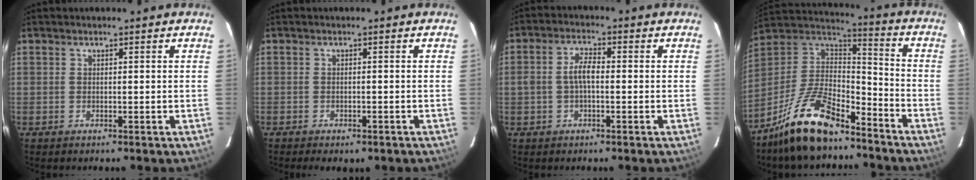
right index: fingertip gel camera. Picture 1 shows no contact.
{"total": 4.2, "force": [-3.1, 2.0, 2.1], "torque": [-0.052, -0.012, -0.039]}
{"total": 4.0, "force": [-0.5, 1.8, 3.6], "torque": [-0.075, 0.012, -0.009]}
{"total": 18.5, "force": [-13.3, 6.7, 11.0], "torque": [-0.236, 0.001, -0.242]}